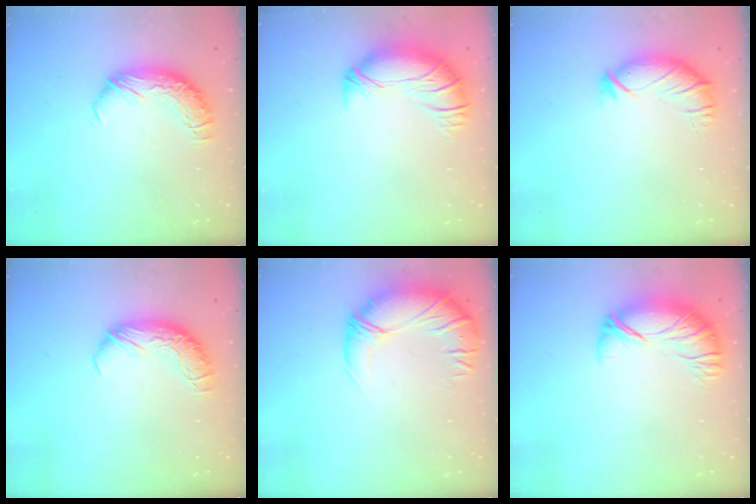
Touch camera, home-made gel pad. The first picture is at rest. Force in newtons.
{"total": 2.8, "press": 0.9, "slide": 2.6}
{"total": 3.0, "press": 2.4, "slide": 1.9}
{"total": 0.0}
{"total": 2.9, "press": 0.1, "slide": 2.9}
{"total": 3.2, "press": 2.3, "slide": 2.2}